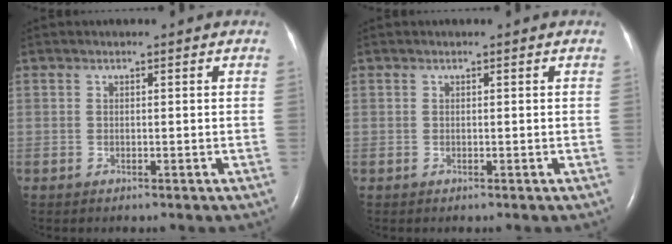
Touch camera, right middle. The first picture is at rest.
{"total": 0.0}